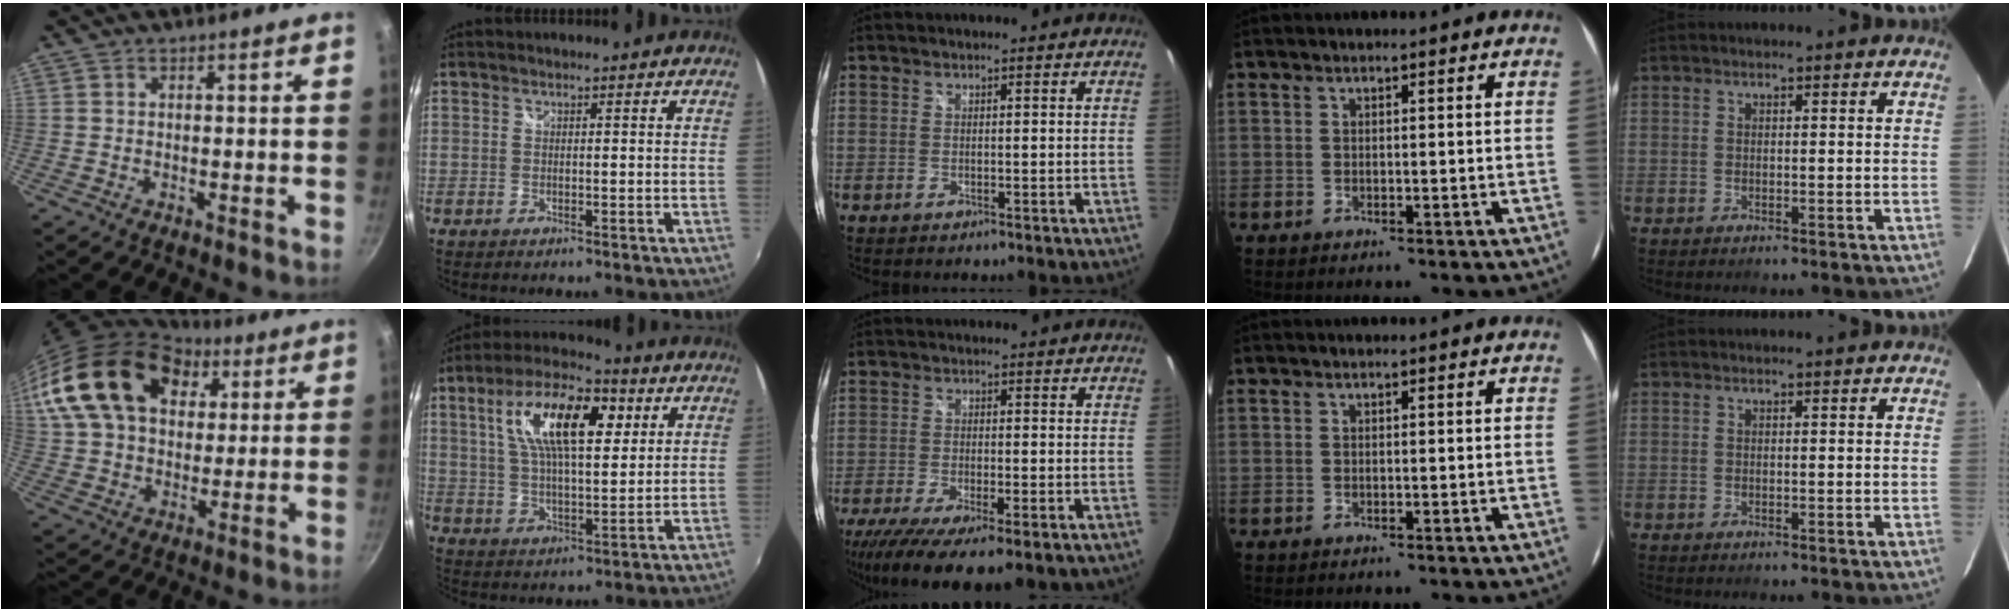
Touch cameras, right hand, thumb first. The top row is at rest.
{"thumb": {"total": 24.6, "force": [9.0, 16.9, 15.5], "torque": [-0.271, 0.006, 0.156]}, "index": {"total": 16.0, "force": [5.7, 6.4, 13.6], "torque": [-0.244, 0.028, 0.097]}, "middle": {"total": 13.8, "force": [-8.8, 3.7, 9.9], "torque": [-0.203, -0.059, -0.140]}}